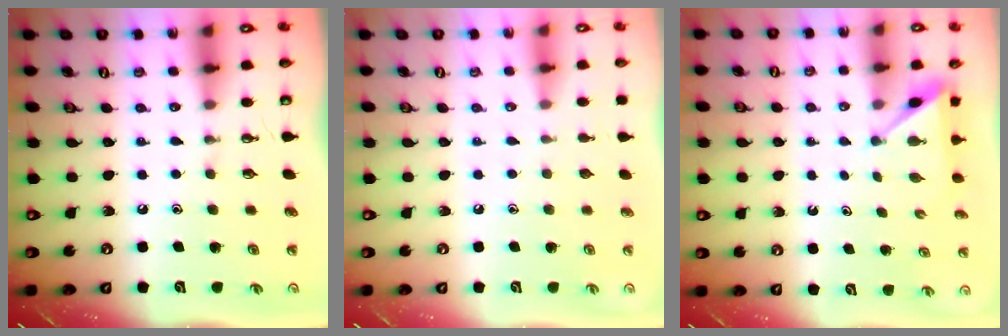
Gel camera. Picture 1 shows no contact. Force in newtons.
{"total": 0.0}
{"total": 2.7, "press": 2.7, "slide": 0.3}